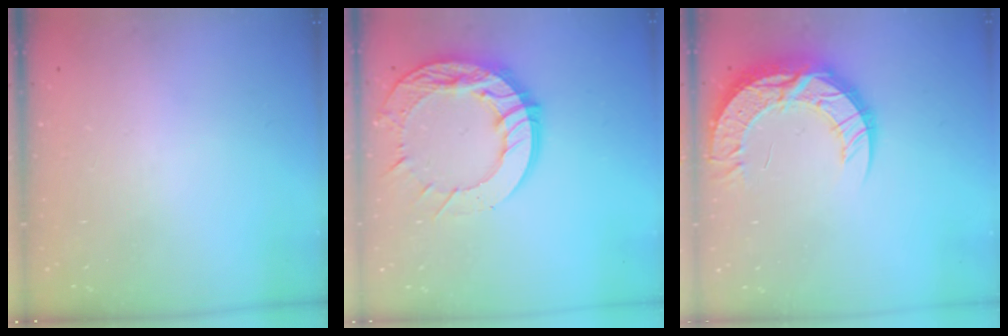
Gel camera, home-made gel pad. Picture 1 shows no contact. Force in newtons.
{"total": 20.5, "press": 20.5, "slide": 1.9}
{"total": 16.1, "press": 16.1, "slide": 1.3}